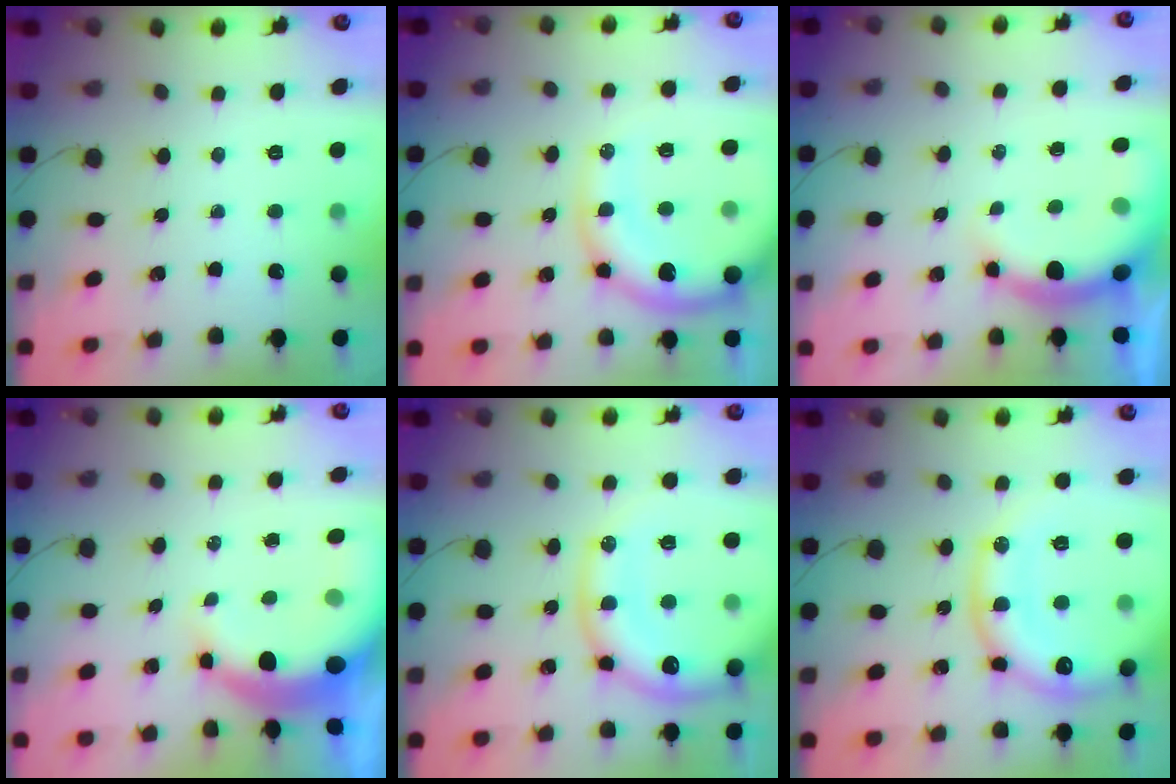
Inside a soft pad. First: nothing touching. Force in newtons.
{"total": 17.5, "press": 17.1, "slide": 3.8}
{"total": 9.1, "press": 8.9, "slide": 1.7}
{"total": 9.4, "press": 9.2, "slide": 1.9}
{"total": 22.1, "press": 21.7, "slide": 4.4}
{"total": 21.7, "press": 21.5, "slide": 3.0}